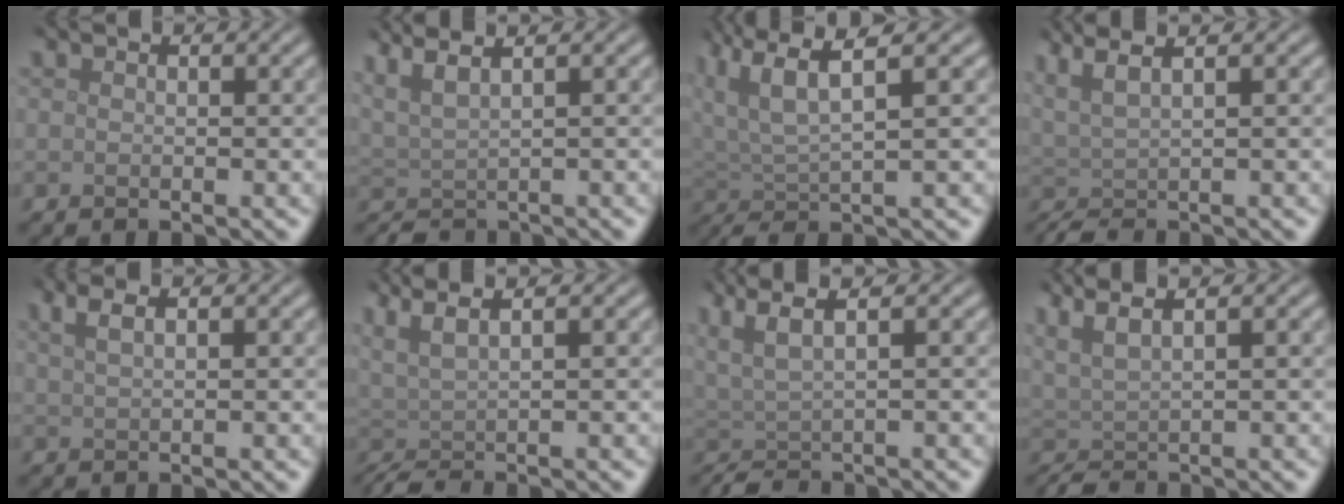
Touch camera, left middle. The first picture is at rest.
{"total": 3.6, "force": [2.3, 1.0, 2.6], "torque": [-0.045, 0.010, 0.041]}
{"total": 6.2, "force": [3.1, 1.5, 5.2], "torque": [-0.108, 0.015, 0.057]}
{"total": 4.8, "force": [1.7, 1.4, 4.2], "torque": [-0.065, 0.010, 0.027]}
{"total": 2.3, "force": [1.3, 0.8, 1.7], "torque": [-0.023, 0.003, 0.020]}
{"total": 4.8, "force": [1.1, 1.4, 4.5], "torque": [-0.063, 0.006, 0.017]}
{"total": 4.6, "force": [1.4, 1.2, 4.2], "torque": [-0.070, 0.008, 0.019]}
{"total": 4.1, "force": [1.9, 1.2, 3.5], "torque": [-0.055, 0.011, 0.033]}